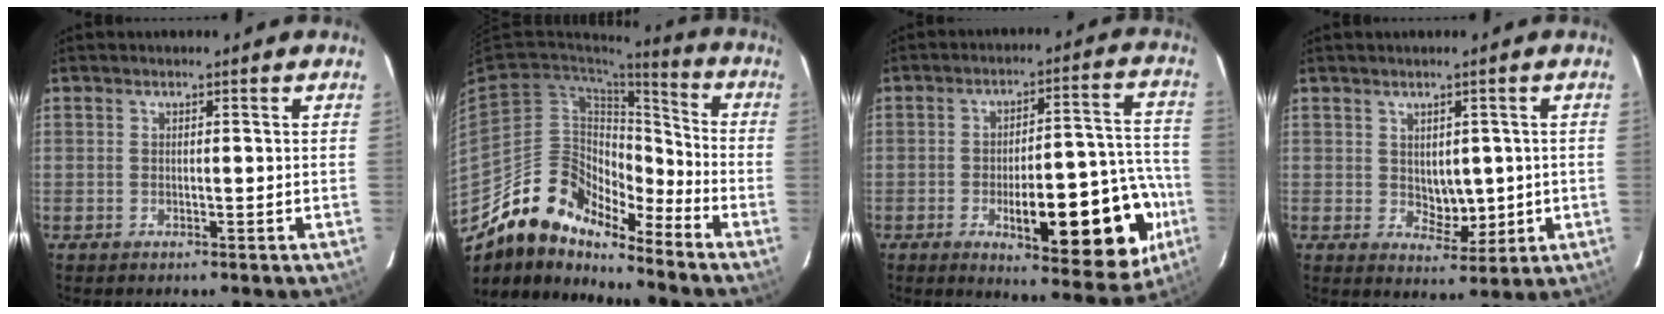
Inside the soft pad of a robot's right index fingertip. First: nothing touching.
{"total": 14.8, "force": [-12.5, 5.6, 5.4], "torque": [-0.091, 0.049, -0.226]}
{"total": 19.6, "force": [-6.6, 5.9, 17.5], "torque": [-0.163, 0.027, -0.071]}
{"total": 4.9, "force": [0.0, 3.2, 3.8], "torque": [-0.046, -0.002, 0.015]}